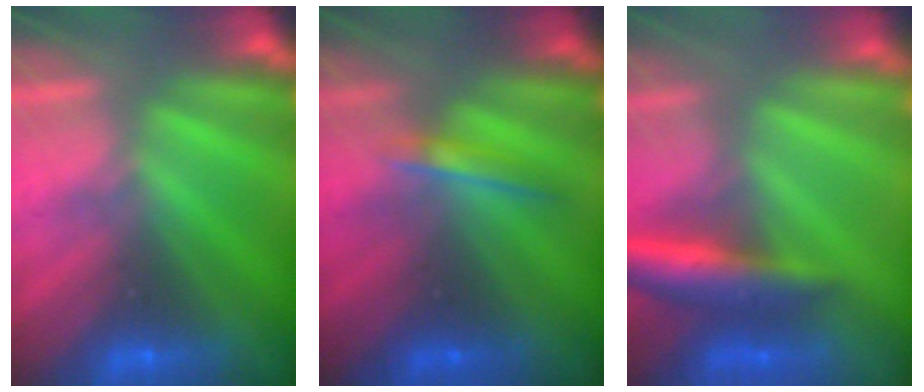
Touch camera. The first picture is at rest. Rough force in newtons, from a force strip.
{"total": 1.6}
{"total": 7.5}